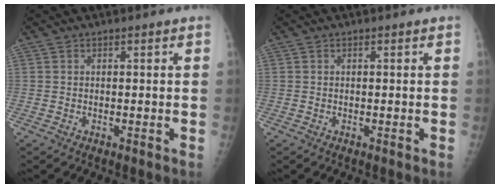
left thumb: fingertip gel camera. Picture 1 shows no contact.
{"total": 0.0}